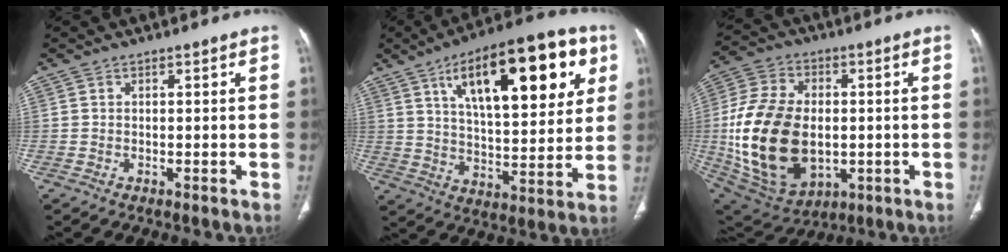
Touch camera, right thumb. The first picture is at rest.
{"total": 25.7, "force": [10.6, 10.1, 21.1], "torque": [-0.277, -0.013, 0.164]}
{"total": 24.0, "force": [-1.6, 15.7, 18.1], "torque": [-0.348, -0.004, -0.007]}